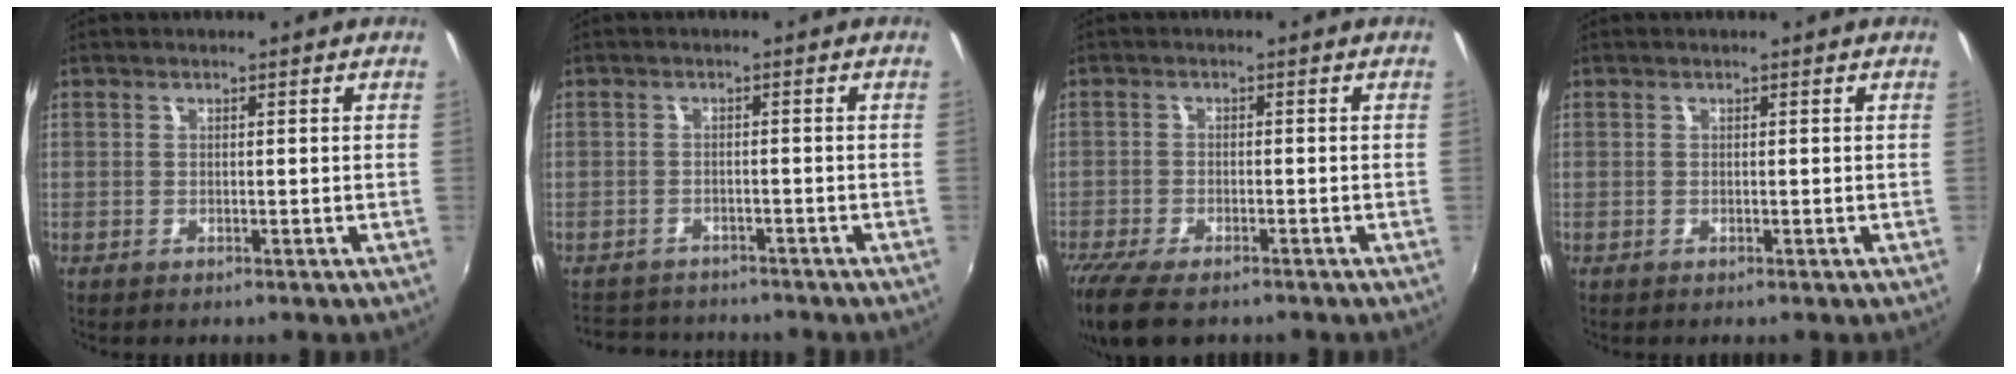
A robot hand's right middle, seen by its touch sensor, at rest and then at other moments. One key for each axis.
{"total": 6.6, "fx": -5.8, "fy": 3.1, "fz": 1.1, "tx": -0.037, "ty": 0.011, "tz": -0.092}
{"total": 10.1, "fx": -7.8, "fy": 3.2, "fz": 5.6, "tx": -0.139, "ty": -0.043, "tz": -0.142}
{"total": 0.0}